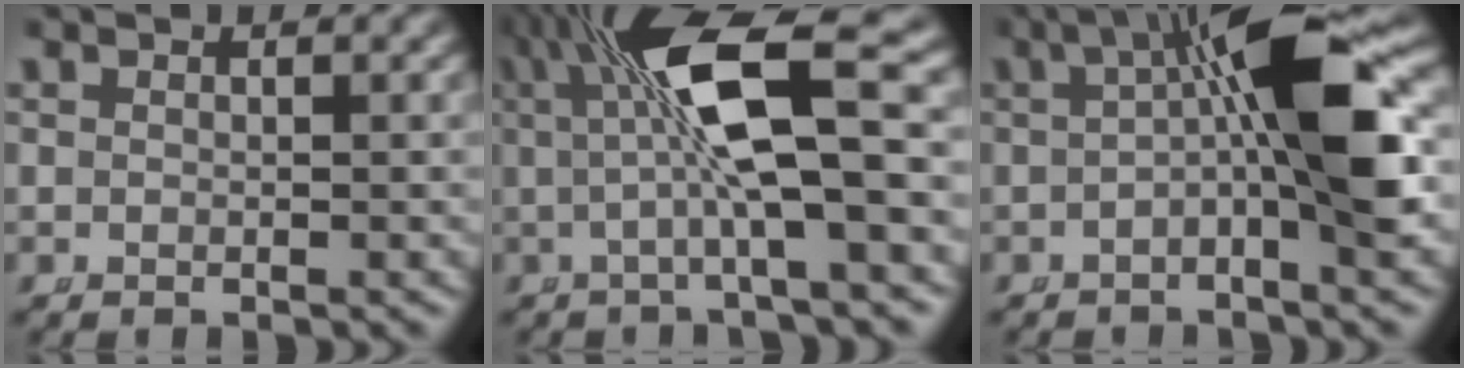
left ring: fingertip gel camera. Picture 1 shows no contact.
{"total": 7.9, "force": [1.5, 1.9, 7.5], "torque": [-0.131, 0.011, 0.022]}
{"total": 8.9, "force": [0.5, 2.0, 8.7], "torque": [-0.138, 0.005, 0.012]}